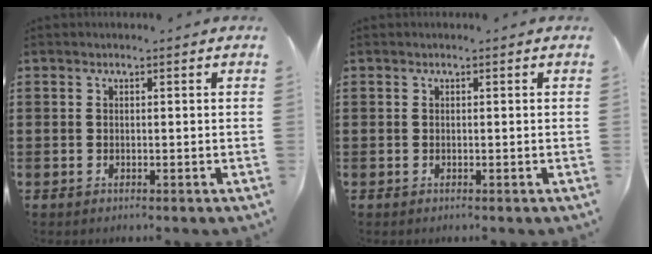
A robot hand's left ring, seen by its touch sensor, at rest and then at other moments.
{"total": 0.0}